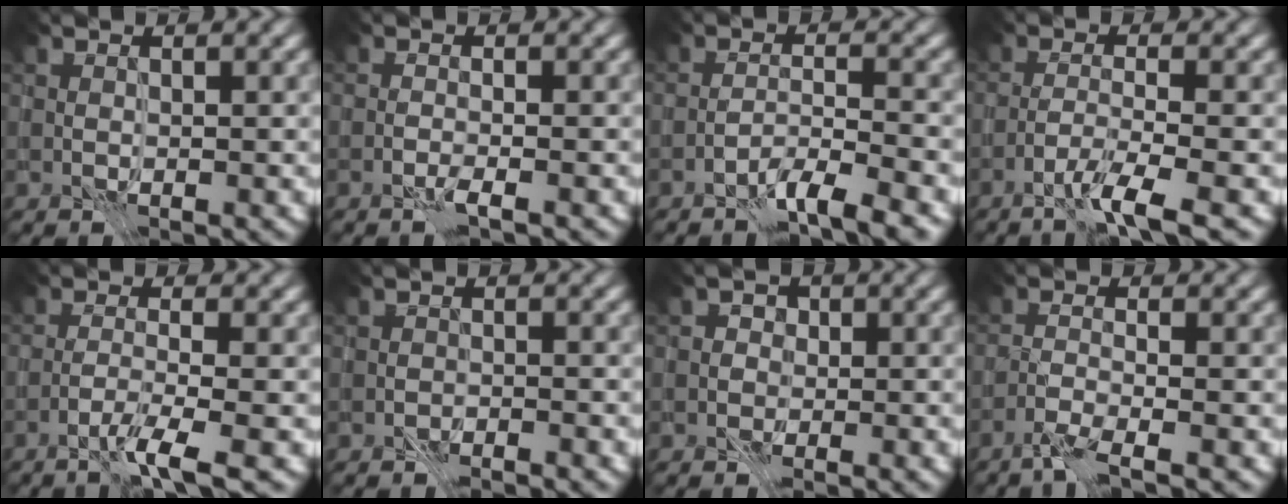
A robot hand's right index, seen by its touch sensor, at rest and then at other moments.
{"total": 1.2, "force": [-1.1, -0.1, 0.4], "torque": [-0.007, 0.005, -0.024]}
{"total": 3.9, "force": [-3.3, 0.1, 2.1], "torque": [-0.034, 0.009, -0.064]}
{"total": 3.4, "force": [-2.6, -0.1, 2.3], "torque": [-0.039, 0.008, -0.062]}
{"total": 3.1, "force": [-2.3, -0.1, 2.1], "torque": [-0.034, 0.007, -0.055]}
{"total": 1.8, "force": [-1.8, 0.1, -0.1], "torque": [0.004, 0.004, -0.033]}
{"total": 1.4, "force": [-0.7, 1.3, 0.2], "torque": [0.012, 0.011, -0.022]}
{"total": 2.7, "force": [-2.4, 0.1, 1.3], "torque": [-0.022, 0.001, -0.060]}